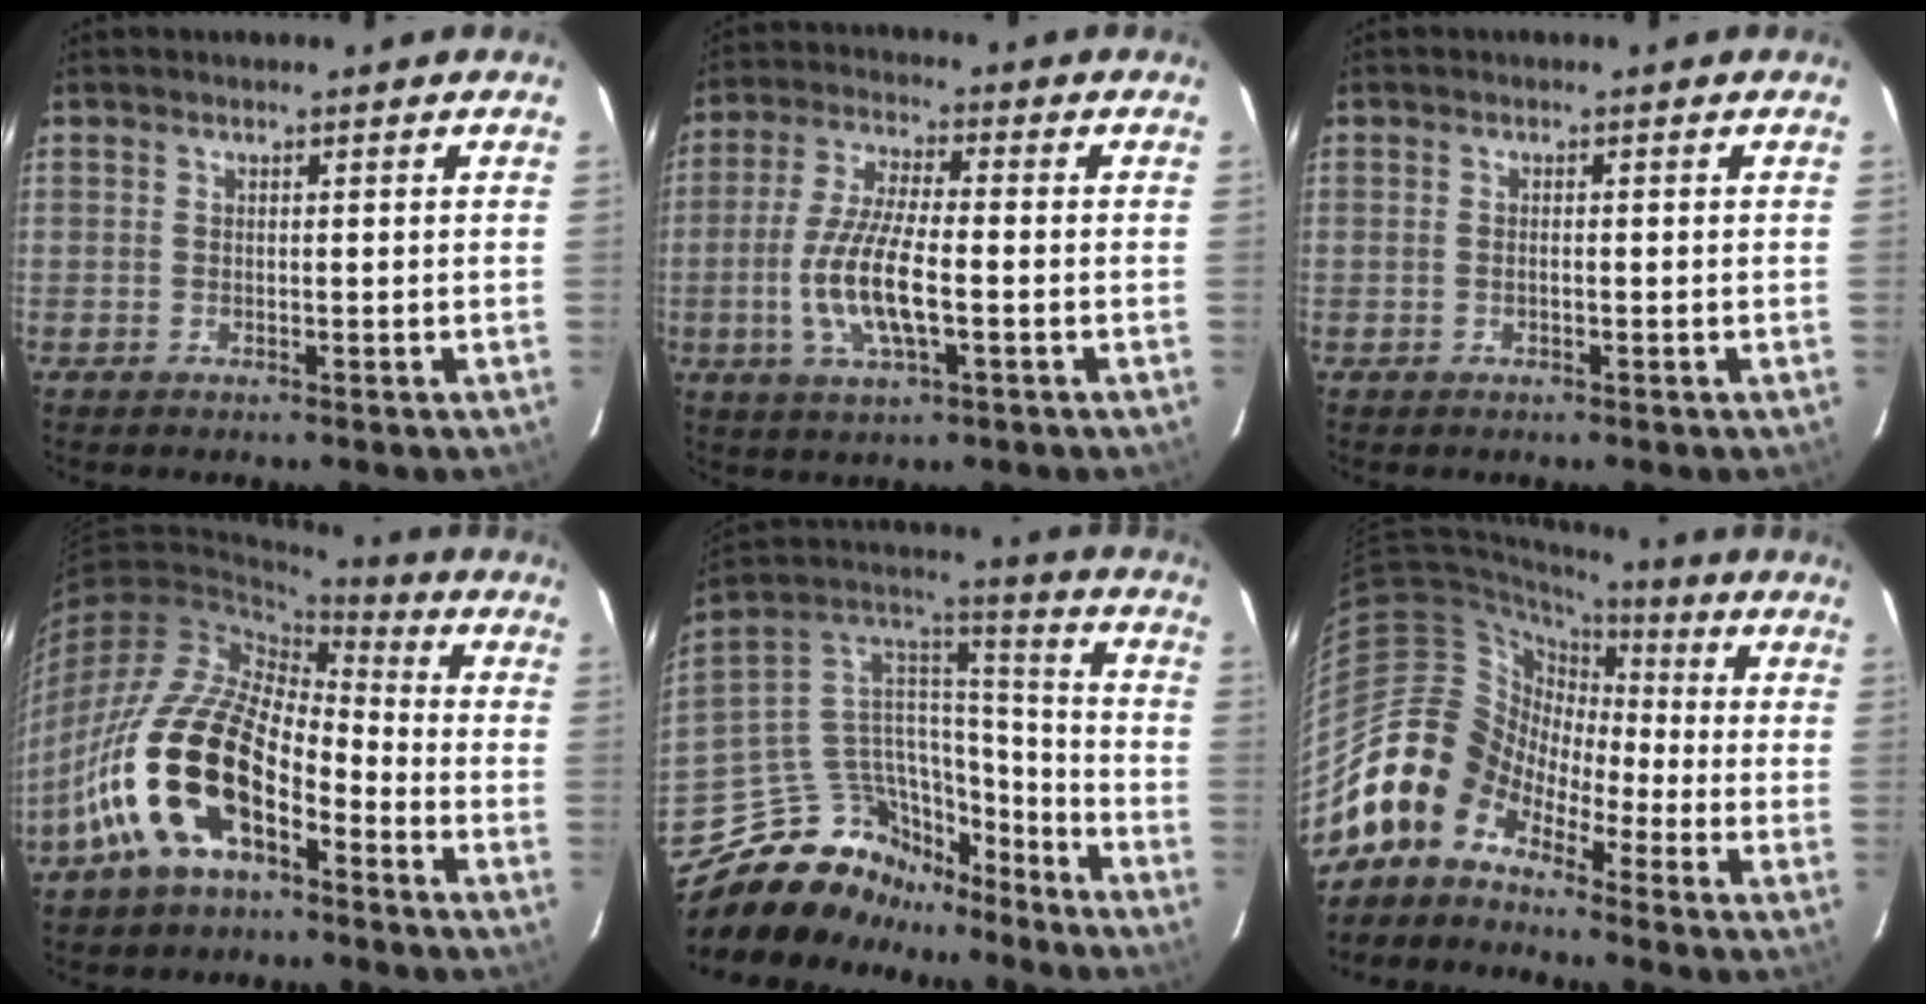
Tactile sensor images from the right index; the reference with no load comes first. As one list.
[{"total": 11.2, "force": [-2.5, 3.2, 10.5], "torque": [-0.215, -0.004, -0.049]}, {"total": 0.5, "force": [-0.1, 0.2, 0.5], "torque": [-0.010, 0.003, -0.002]}, {"total": 17.4, "force": [-9.3, 8.1, 12.2], "torque": [-0.240, 0.008, -0.178]}, {"total": 21.2, "force": [-16.2, 11.4, 7.6], "torque": [-0.170, 0.059, -0.261]}, {"total": 11.5, "force": [-7.7, 8.1, 2.5], "torque": [-0.059, 0.037, -0.167]}]